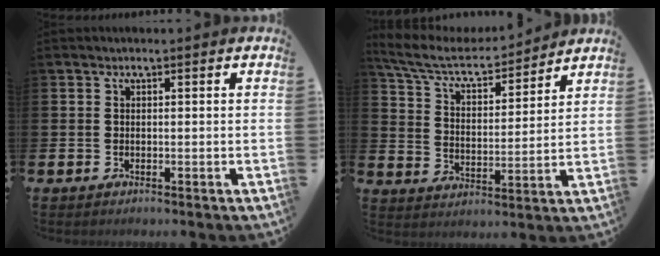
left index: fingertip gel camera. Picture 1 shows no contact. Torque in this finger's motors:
{"motor_torque": [1.00, -1.14, 0.44, 0.10]}